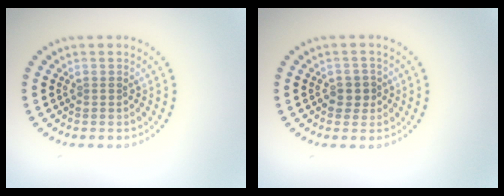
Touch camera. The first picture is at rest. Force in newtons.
{"total": 1.5, "press": 1.4, "slide": 0.6}